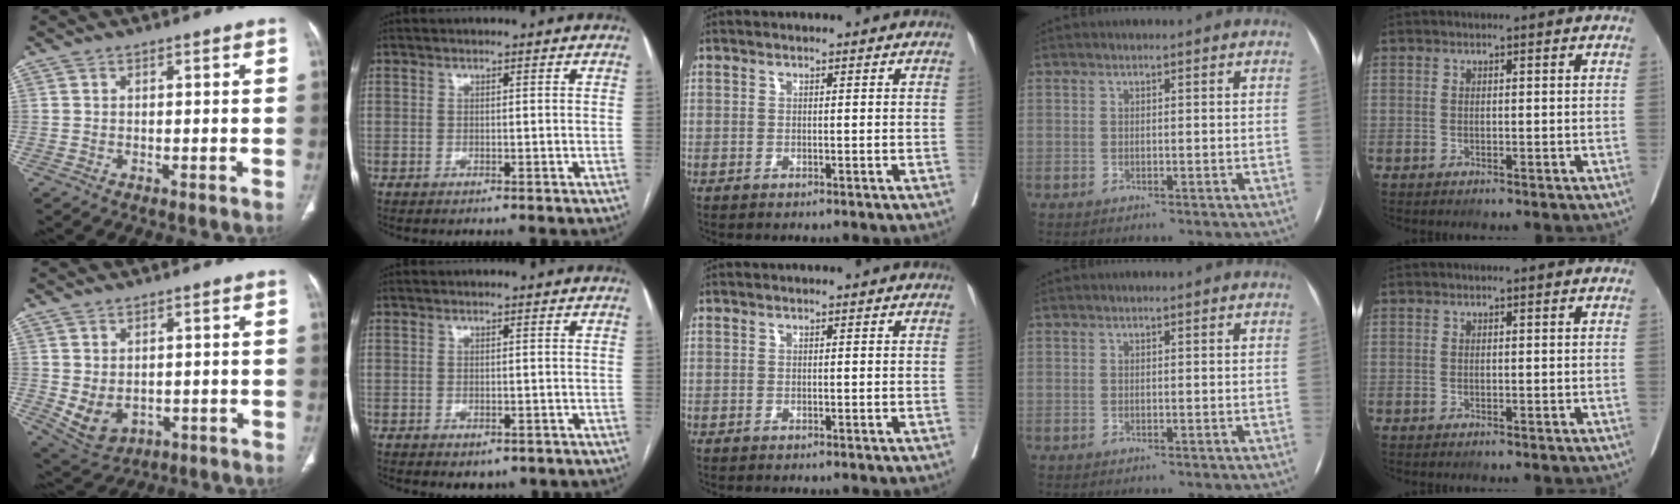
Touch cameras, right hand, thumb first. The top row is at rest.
{"thumb": {"total": 6.7, "force": [-0.9, 5.0, 4.5], "torque": [-0.071, 0.001, 0.009]}, "index": {"total": 2.6, "force": [-1.7, 1.6, 1.2], "torque": [-0.009, -0.001, -0.012]}}